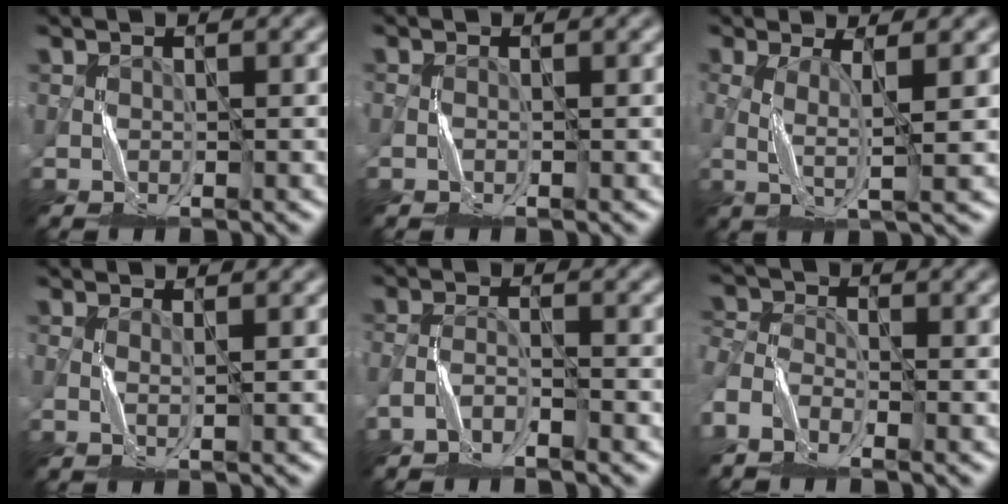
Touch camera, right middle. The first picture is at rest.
{"total": 0.6, "force": [-0.5, -0.2, -0.2], "torque": [0.006, 0.003, -0.011]}
{"total": 2.6, "force": [-0.2, 0.2, 2.6], "torque": [-0.062, 0.004, 0.001]}
{"total": 0.0}
{"total": 2.0, "force": [-2.0, 0.0, 0.3], "torque": [-0.010, 0.008, -0.044]}
{"total": 4.6, "force": [-3.7, 2.1, 1.9], "torque": [-0.047, -0.004, -0.077]}